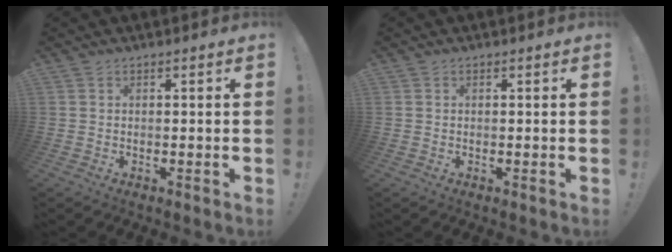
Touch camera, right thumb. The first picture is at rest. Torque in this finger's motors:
{"motor_torque": [0.02, 0.10, 0.03, 0.09, 0.05]}